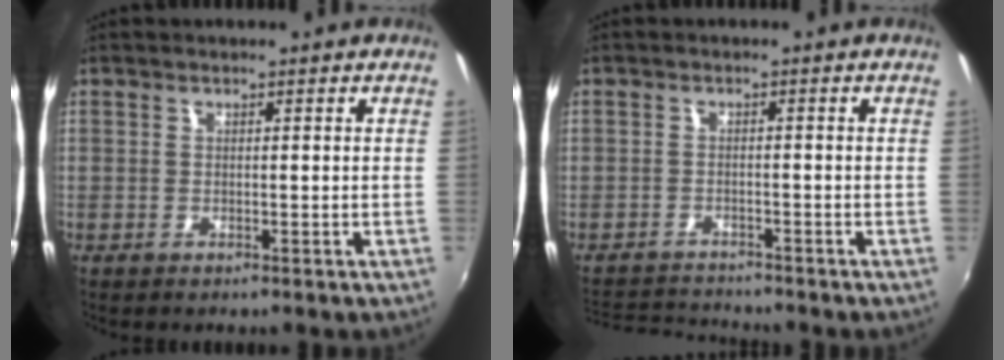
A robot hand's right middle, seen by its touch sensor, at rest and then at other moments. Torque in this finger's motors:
{"motor_torque": [-1.83, -0.29, -1.05, -0.21]}